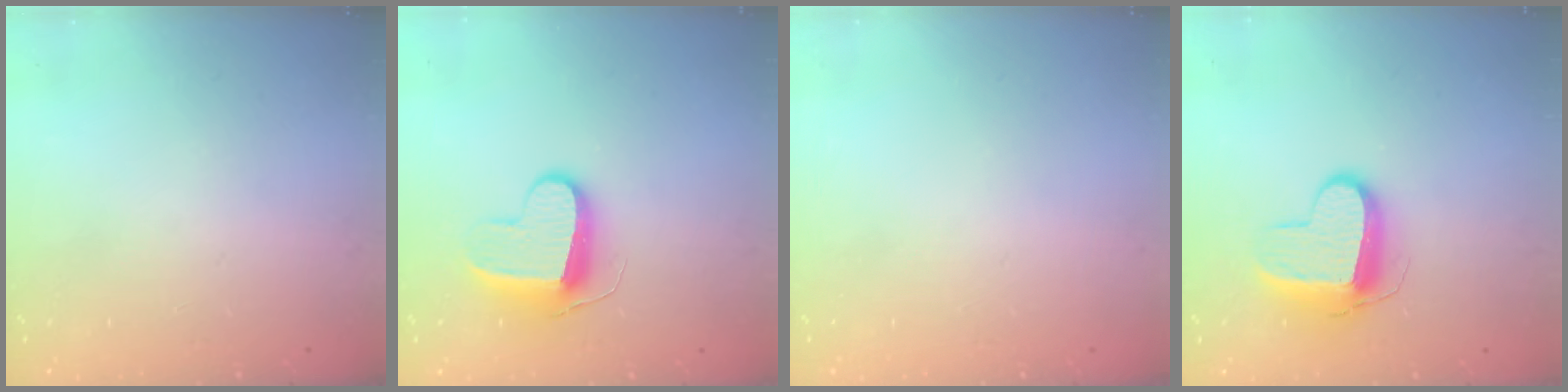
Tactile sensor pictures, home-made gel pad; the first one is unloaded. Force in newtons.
{"total": 10.4, "press": 10.4, "slide": 0.5}
{"total": 0.0}
{"total": 11.1, "press": 11.1, "slide": 0.4}